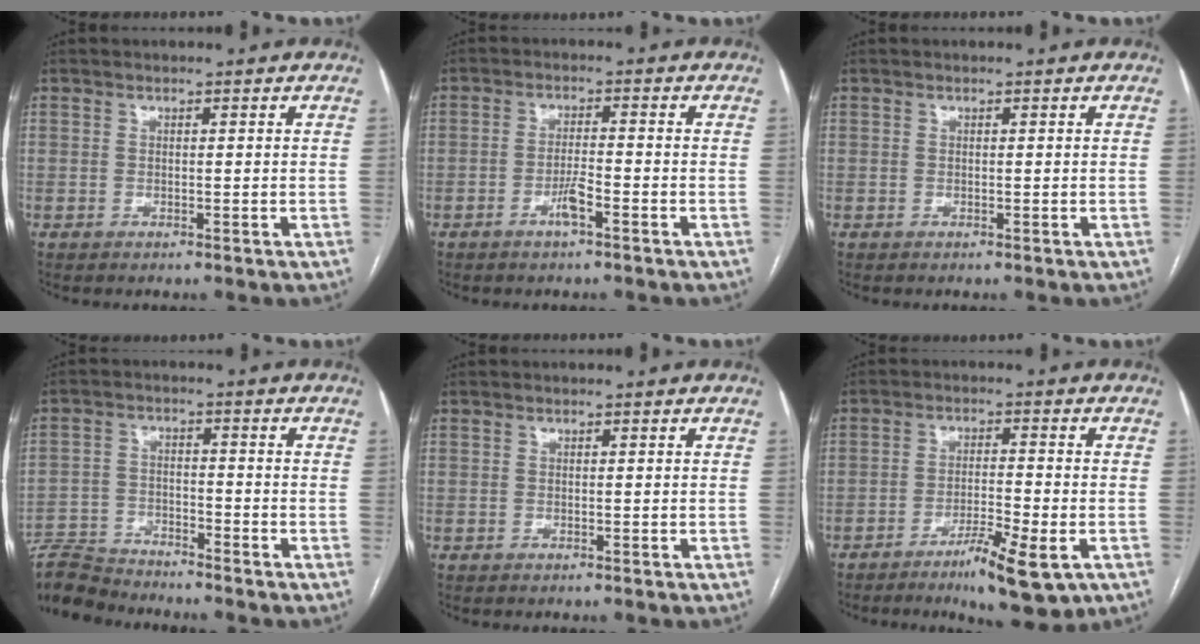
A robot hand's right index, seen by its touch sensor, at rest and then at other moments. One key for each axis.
{"total": 3.3, "fx": -1.9, "fy": 0.2, "fz": 2.7, "tx": -0.053, "ty": -0.001, "tz": -0.036}
{"total": 0.0}
{"total": 6.8, "fx": -6.7, "fy": 1.1, "fz": 0.2, "tx": -0.007, "ty": -0.001, "tz": -0.126}
{"total": 0.0}
{"total": 8.9, "fx": -4.7, "fy": 1.4, "fz": 7.4, "tx": -0.117, "ty": -0.011, "tz": -0.069}